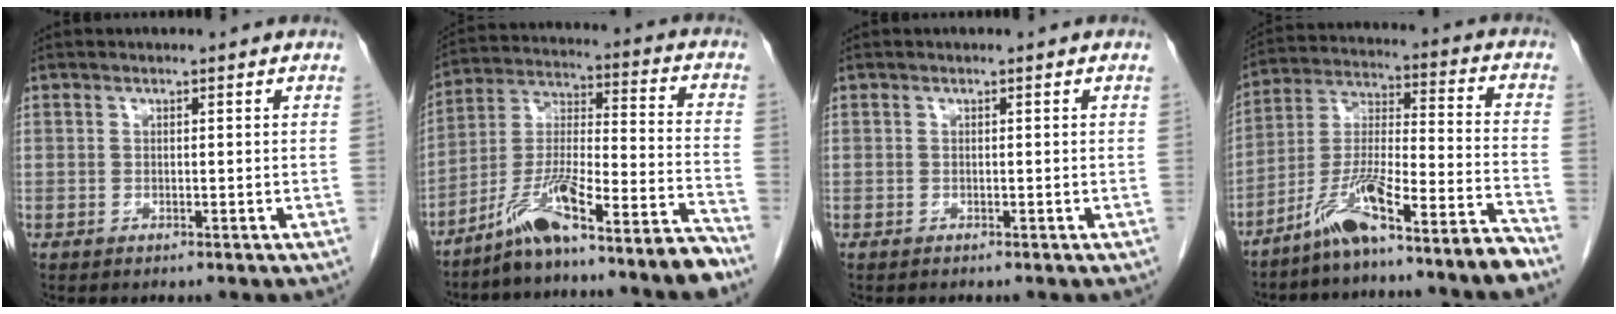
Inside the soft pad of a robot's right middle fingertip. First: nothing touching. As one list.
[{"total": 14.6, "force": [-11.9, -0.8, 8.5], "torque": [-0.146, 0.020, -0.202]}, {"total": 0.0}, {"total": 13.1, "force": [-10.3, -1.0, 8.0], "torque": [-0.146, 0.013, -0.180]}]